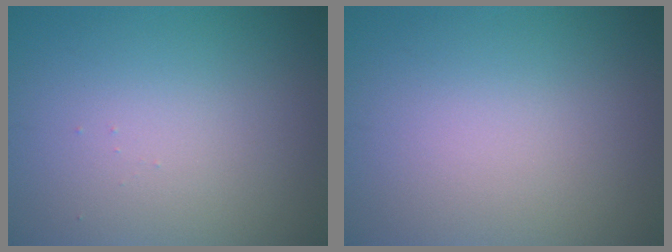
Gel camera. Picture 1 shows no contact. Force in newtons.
{"total": 0.0}